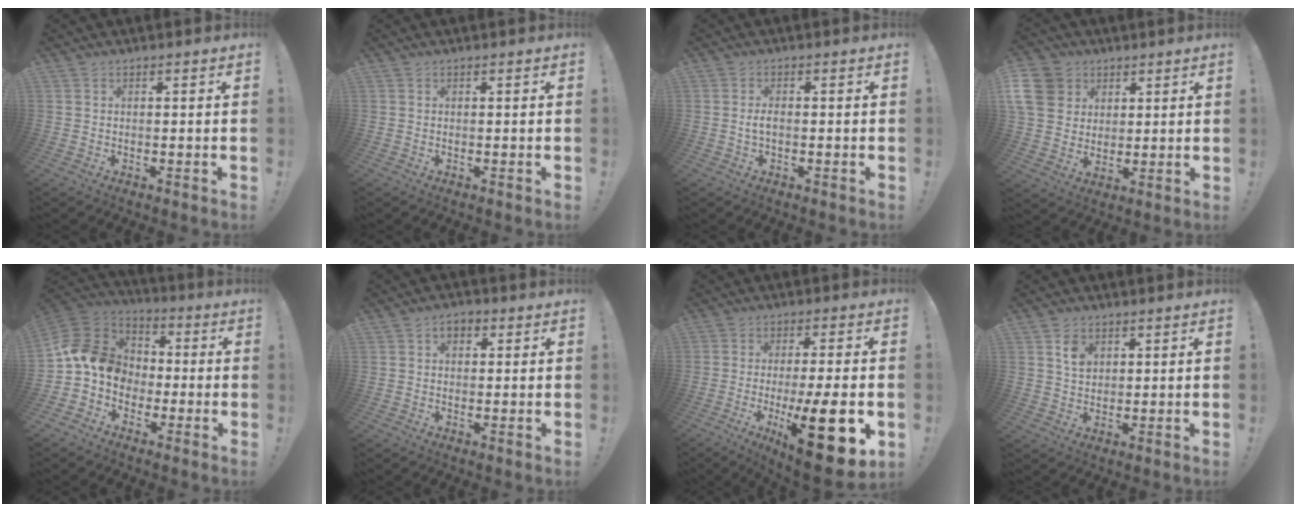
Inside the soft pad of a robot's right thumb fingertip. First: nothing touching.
{"total": 0.0}
{"total": 2.3, "force": [-0.6, 1.1, 2.0], "torque": [-0.044, 0.004, -0.013]}
{"total": 12.4, "force": [4.5, 10.4, 5.0], "torque": [-0.082, -0.018, 0.096]}
{"total": 13.8, "force": [-1.0, 11.4, 7.7], "torque": [-0.132, 0.025, -0.010]}
{"total": 3.7, "force": [1.1, 2.7, 2.2], "torque": [-0.031, 0.004, 0.019]}
{"total": 19.2, "force": [-5.5, 4.6, 17.8], "torque": [-0.262, 0.017, -0.075]}
{"total": 4.9, "force": [2.1, 3.6, 2.6], "torque": [-0.029, -0.008, 0.037]}